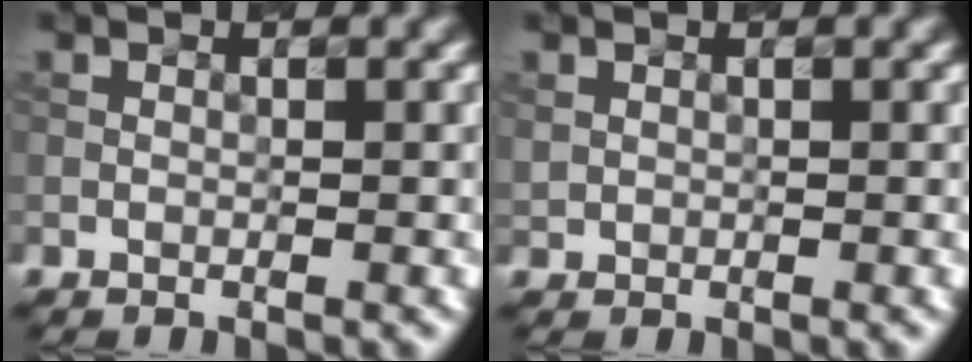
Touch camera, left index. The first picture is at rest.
{"total": 0.7, "force": [0.3, 0.6, 0.0], "torque": [0.002, -0.002, 0.006]}